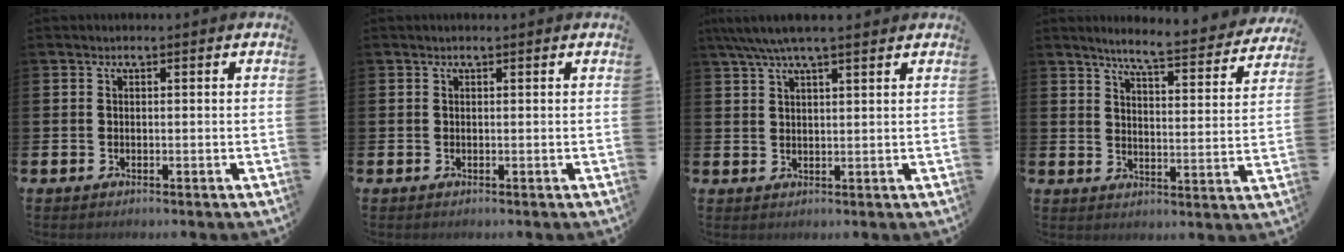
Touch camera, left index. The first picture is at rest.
{"total": 0.0}
{"total": 5.4, "force": [4.4, 0.8, 2.9], "torque": [-0.064, -0.007, 0.080]}
{"total": 6.4, "force": [6.0, 0.0, 2.3], "torque": [-0.061, -0.039, 0.099]}